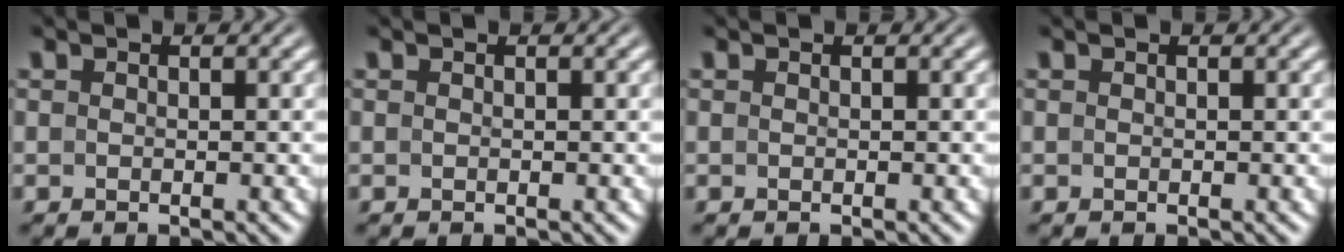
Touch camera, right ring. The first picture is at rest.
{"total": 0.0}
{"total": 0.0}
{"total": 0.0}